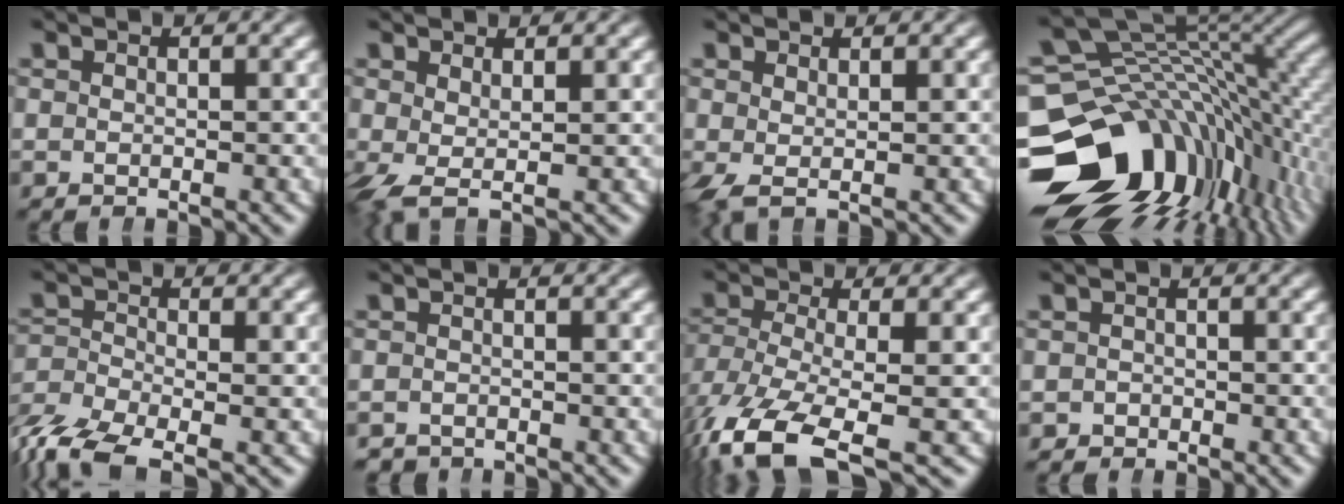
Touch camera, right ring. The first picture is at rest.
{"total": 1.7, "force": [-0.4, 0.4, 1.6], "torque": [-0.044, -0.025, 0.010]}
{"total": 0.9, "force": [0.2, -0.3, 0.8], "torque": [-0.019, -0.014, 0.013]}
{"total": 20.3, "force": [-4.4, 14.2, 13.9], "torque": [-0.227, -0.051, -0.055]}
{"total": 5.0, "force": [-3.5, 2.3, 2.8], "torque": [-0.076, -0.033, -0.045]}
{"total": 1.5, "force": [-1.5, 0.2, -0.3], "torque": [0.002, -0.020, -0.018]}
{"total": 7.9, "force": [-4.2, 3.9, 5.4], "torque": [-0.138, -0.064, -0.038]}
{"total": 1.0, "force": [-0.8, 0.4, -0.6], "torque": [0.010, -0.013, -0.010]}